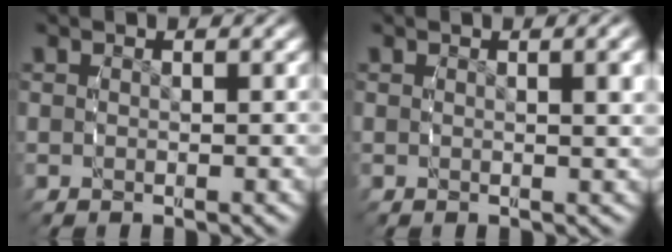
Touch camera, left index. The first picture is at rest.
{"total": 1.2, "force": [0.3, 0.0, 1.2], "torque": [-0.015, 0.000, 0.006]}